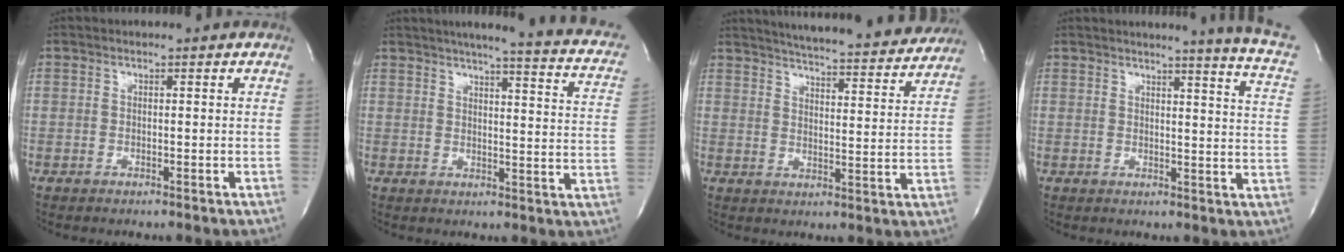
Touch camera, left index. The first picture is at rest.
{"total": 18.3, "force": [14.3, 2.0, 11.2], "torque": [-0.152, -0.016, 0.151]}
{"total": 22.2, "force": [20.6, 2.2, 7.9], "torque": [-0.122, -0.038, 0.260]}
{"total": 11.0, "force": [9.2, -1.4, 6.0], "torque": [-0.080, -0.068, 0.078]}